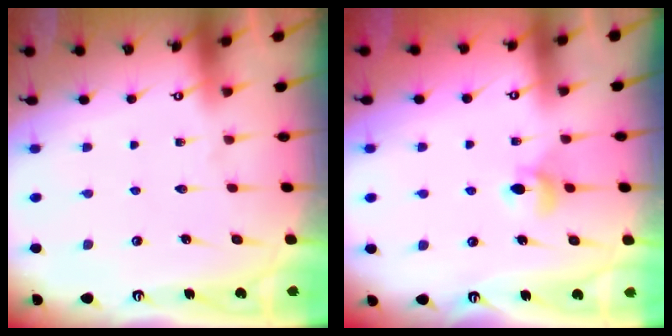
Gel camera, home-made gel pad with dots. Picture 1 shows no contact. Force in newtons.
{"total": 5.5, "press": 5.4, "slide": 0.6}